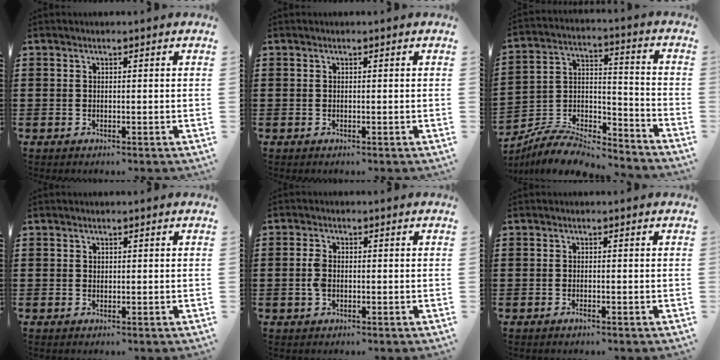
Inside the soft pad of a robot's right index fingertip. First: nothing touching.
{"total": 0.0}
{"total": 7.6, "force": [-7.2, 1.7, 1.8], "torque": [-0.028, 0.015, -0.140]}
{"total": 0.6, "force": [0.2, 0.5, 0.1], "torque": [-0.003, 0.004, 0.005]}
{"total": 2.5, "force": [-0.3, 1.5, 2.0], "torque": [-0.055, -0.002, -0.011]}
{"total": 0.7, "force": [-0.5, 0.0, 0.5], "torque": [-0.009, -0.005, -0.007]}